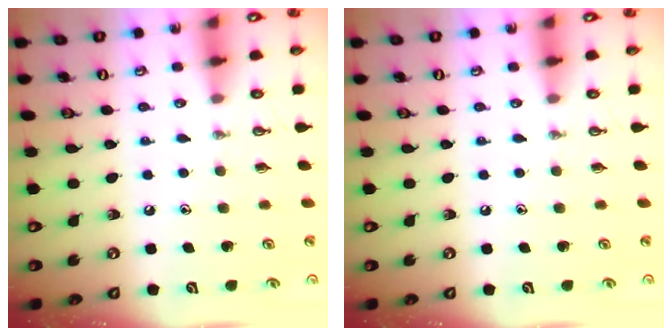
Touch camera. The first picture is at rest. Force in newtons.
{"total": 0.0}